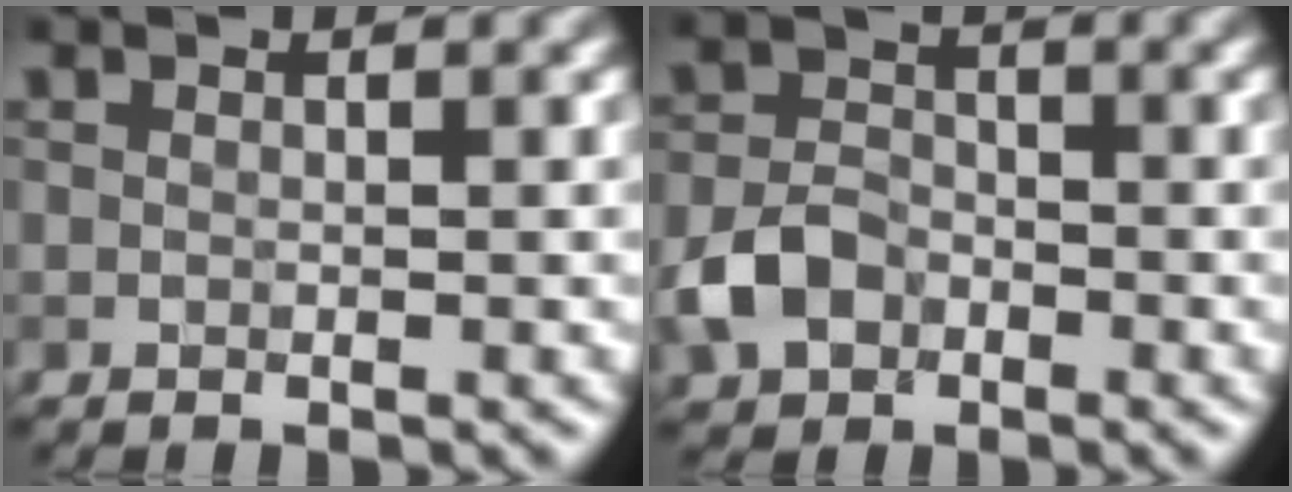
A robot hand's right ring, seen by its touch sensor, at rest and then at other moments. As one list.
[{"total": 3.6, "force": [-1.7, 2.6, 1.9], "torque": [-0.039, 0.002, -0.037]}]